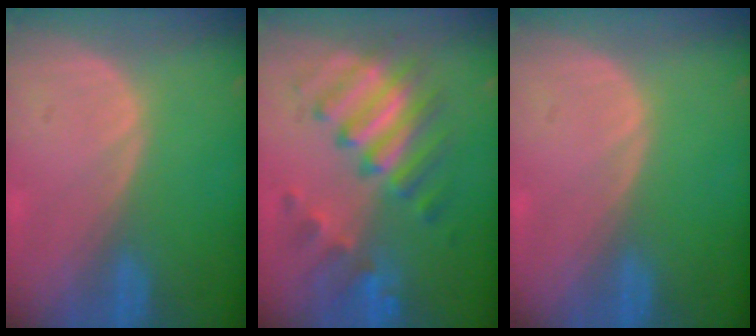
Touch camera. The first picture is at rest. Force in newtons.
{"total": 8.6, "press": 8.6, "slide": 0.3}
{"total": 0.0}